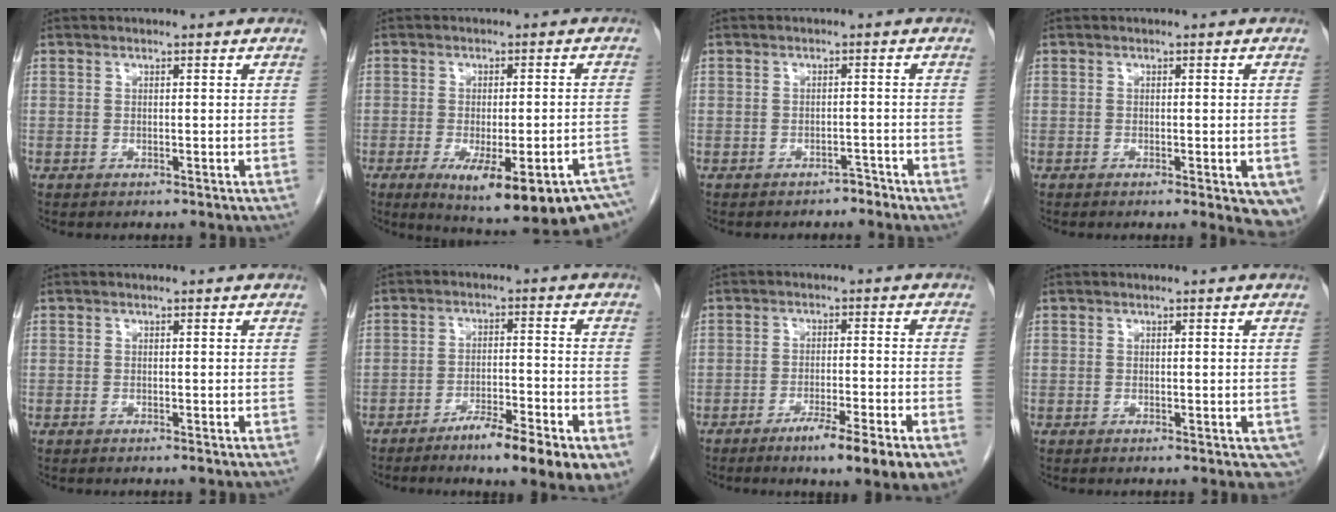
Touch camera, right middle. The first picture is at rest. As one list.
[{"total": 19.2, "force": [-13.2, 3.6, 13.4], "torque": [-0.117, -0.005, -0.161]}, {"total": 1.6, "force": [-1.4, 0.7, 0.1], "torque": [0.000, 0.002, -0.020]}, {"total": 6.4, "force": [-3.6, 2.2, 4.8], "torque": [-0.038, -0.011, -0.051]}, {"total": 0.5, "force": [-0.4, 0.0, 0.3], "torque": [-0.007, -0.001, -0.006]}, {"total": 10.0, "force": [-6.0, 1.0, 7.9], "torque": [-0.112, -0.007, -0.090]}, {"total": 9.3, "force": [-5.5, 0.2, 7.5], "torque": [-0.104, -0.018, -0.083]}, {"total": 2.7, "force": [-1.1, 1.2, 2.1], "torque": [-0.015, -0.001, -0.014]}]